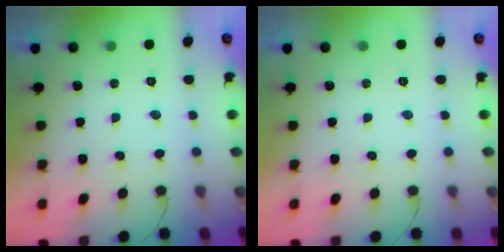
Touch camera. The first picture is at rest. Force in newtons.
{"total": 0.0}